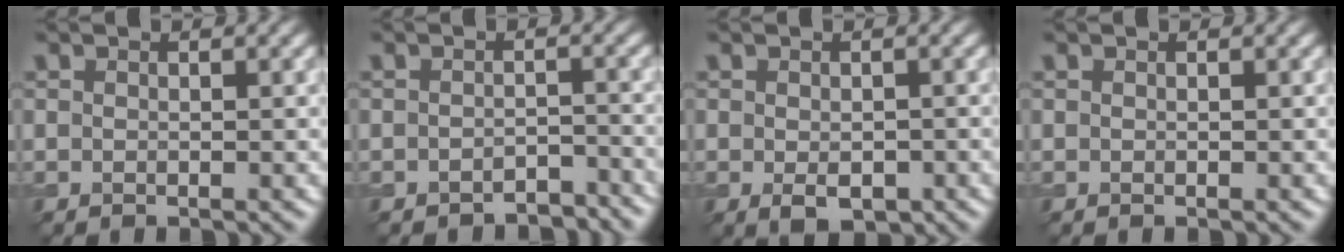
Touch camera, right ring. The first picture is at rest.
{"total": 2.6, "force": [-2.4, 0.8, 0.6], "torque": [-0.003, 0.004, -0.033]}
{"total": 2.6, "force": [-0.9, 1.5, 1.9], "torque": [-0.032, -0.009, -0.010]}
{"total": 0.0}